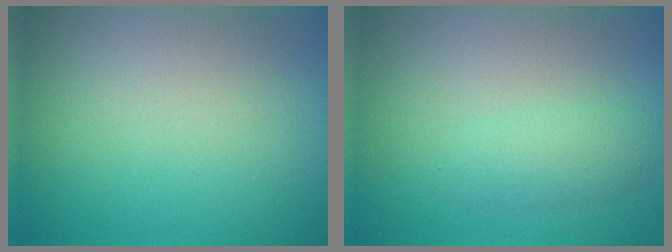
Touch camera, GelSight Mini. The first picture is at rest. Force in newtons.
{"total": 1.8, "press": 1.8, "slide": 0.0}